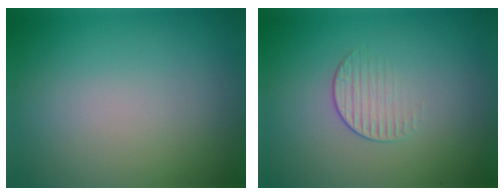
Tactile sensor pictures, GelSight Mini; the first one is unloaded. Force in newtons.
{"total": 1.5, "press": 0.7, "slide": 1.3}